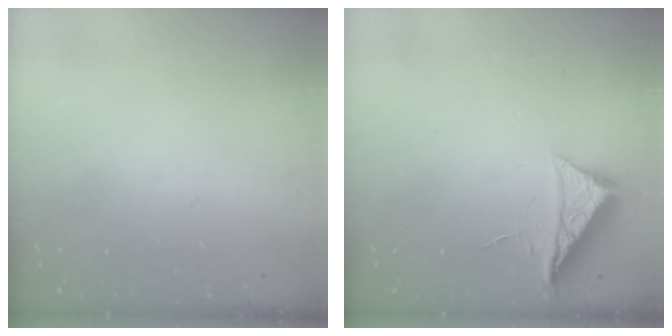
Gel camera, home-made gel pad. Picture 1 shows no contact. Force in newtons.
{"total": 6.1, "press": 6.1, "slide": 0.7}